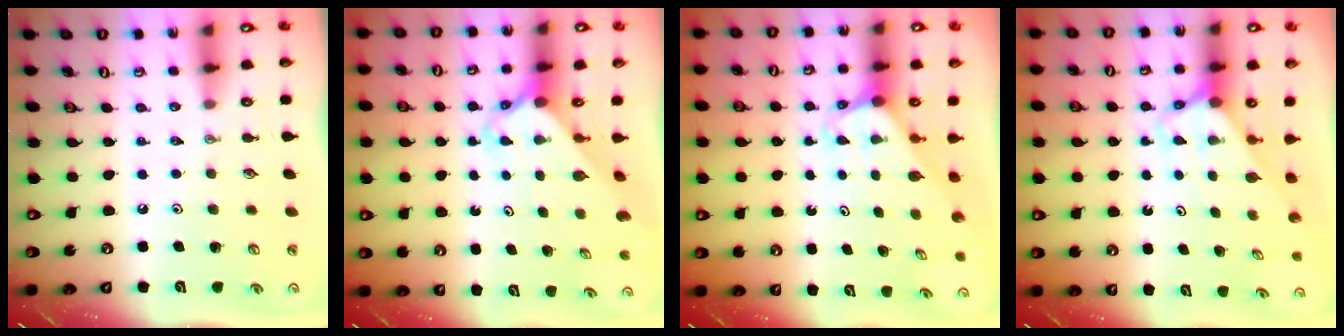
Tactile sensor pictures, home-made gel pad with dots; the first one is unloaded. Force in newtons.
{"total": 2.6, "press": 2.6, "slide": 0.1}
{"total": 2.0, "press": 2.0, "slide": 0.1}
{"total": 2.8, "press": 2.8, "slide": 0.1}